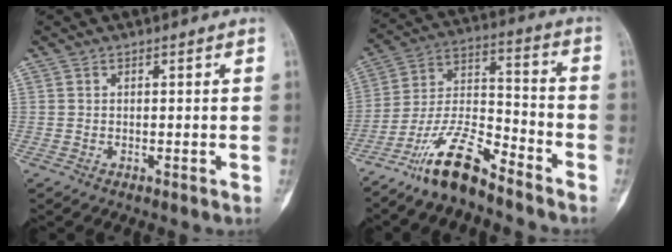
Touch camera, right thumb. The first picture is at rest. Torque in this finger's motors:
{"motor_torque": [1.87, 0.66, 1.17, -1.53, 0.43]}